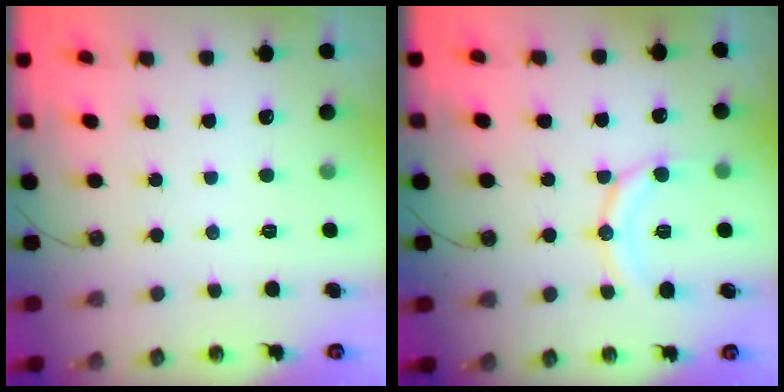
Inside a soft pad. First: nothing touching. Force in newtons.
{"total": 12.8, "press": 12.7, "slide": 1.5}